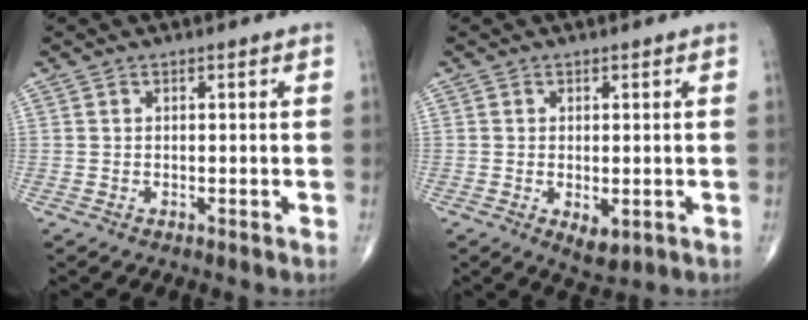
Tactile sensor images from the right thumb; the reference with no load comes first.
{"total": 3.7, "force": [-0.9, 1.7, 3.1], "torque": [-0.046, -0.011, -0.006]}